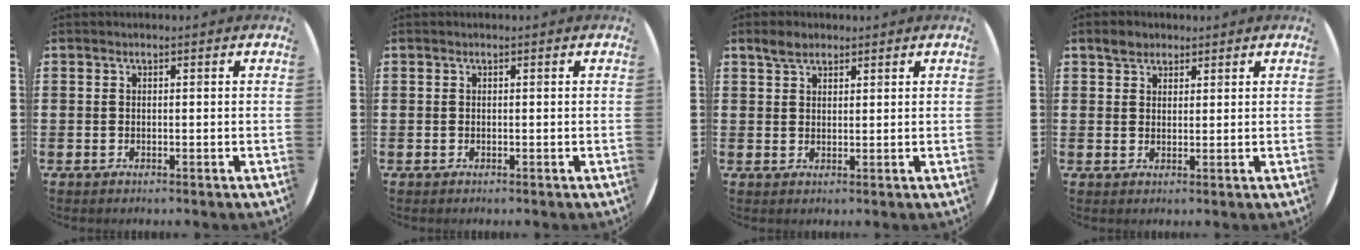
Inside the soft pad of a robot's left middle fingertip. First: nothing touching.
{"total": 0.0}
{"total": 2.7, "force": [2.2, 1.2, 0.8], "torque": [-0.011, 0.003, 0.041]}
{"total": 2.2, "force": [1.9, 1.1, 0.2], "torque": [0.003, 0.003, 0.036]}